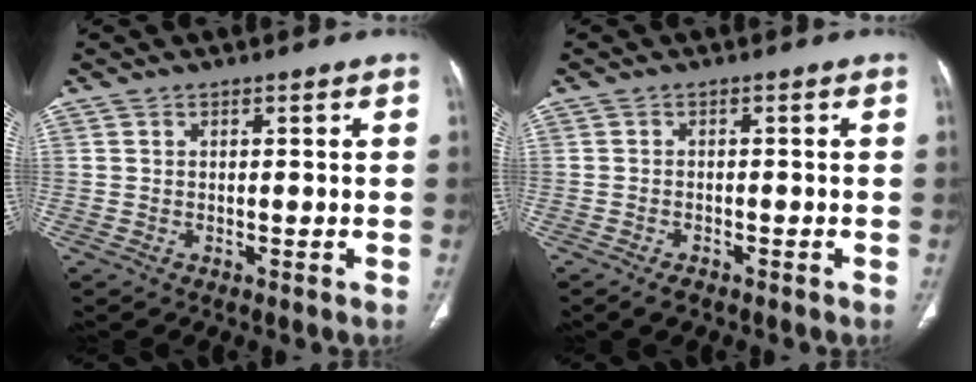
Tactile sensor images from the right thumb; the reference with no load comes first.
{"total": 0.7, "force": [-0.5, 0.4, 0.2], "torque": [-0.009, 0.002, -0.009]}